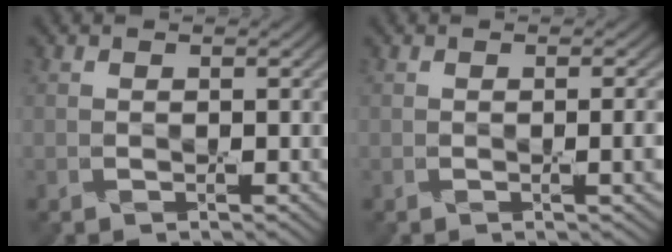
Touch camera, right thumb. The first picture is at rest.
{"total": 1.9, "force": [0.0, 0.4, 1.9], "torque": [-0.023, 0.006, -0.003]}